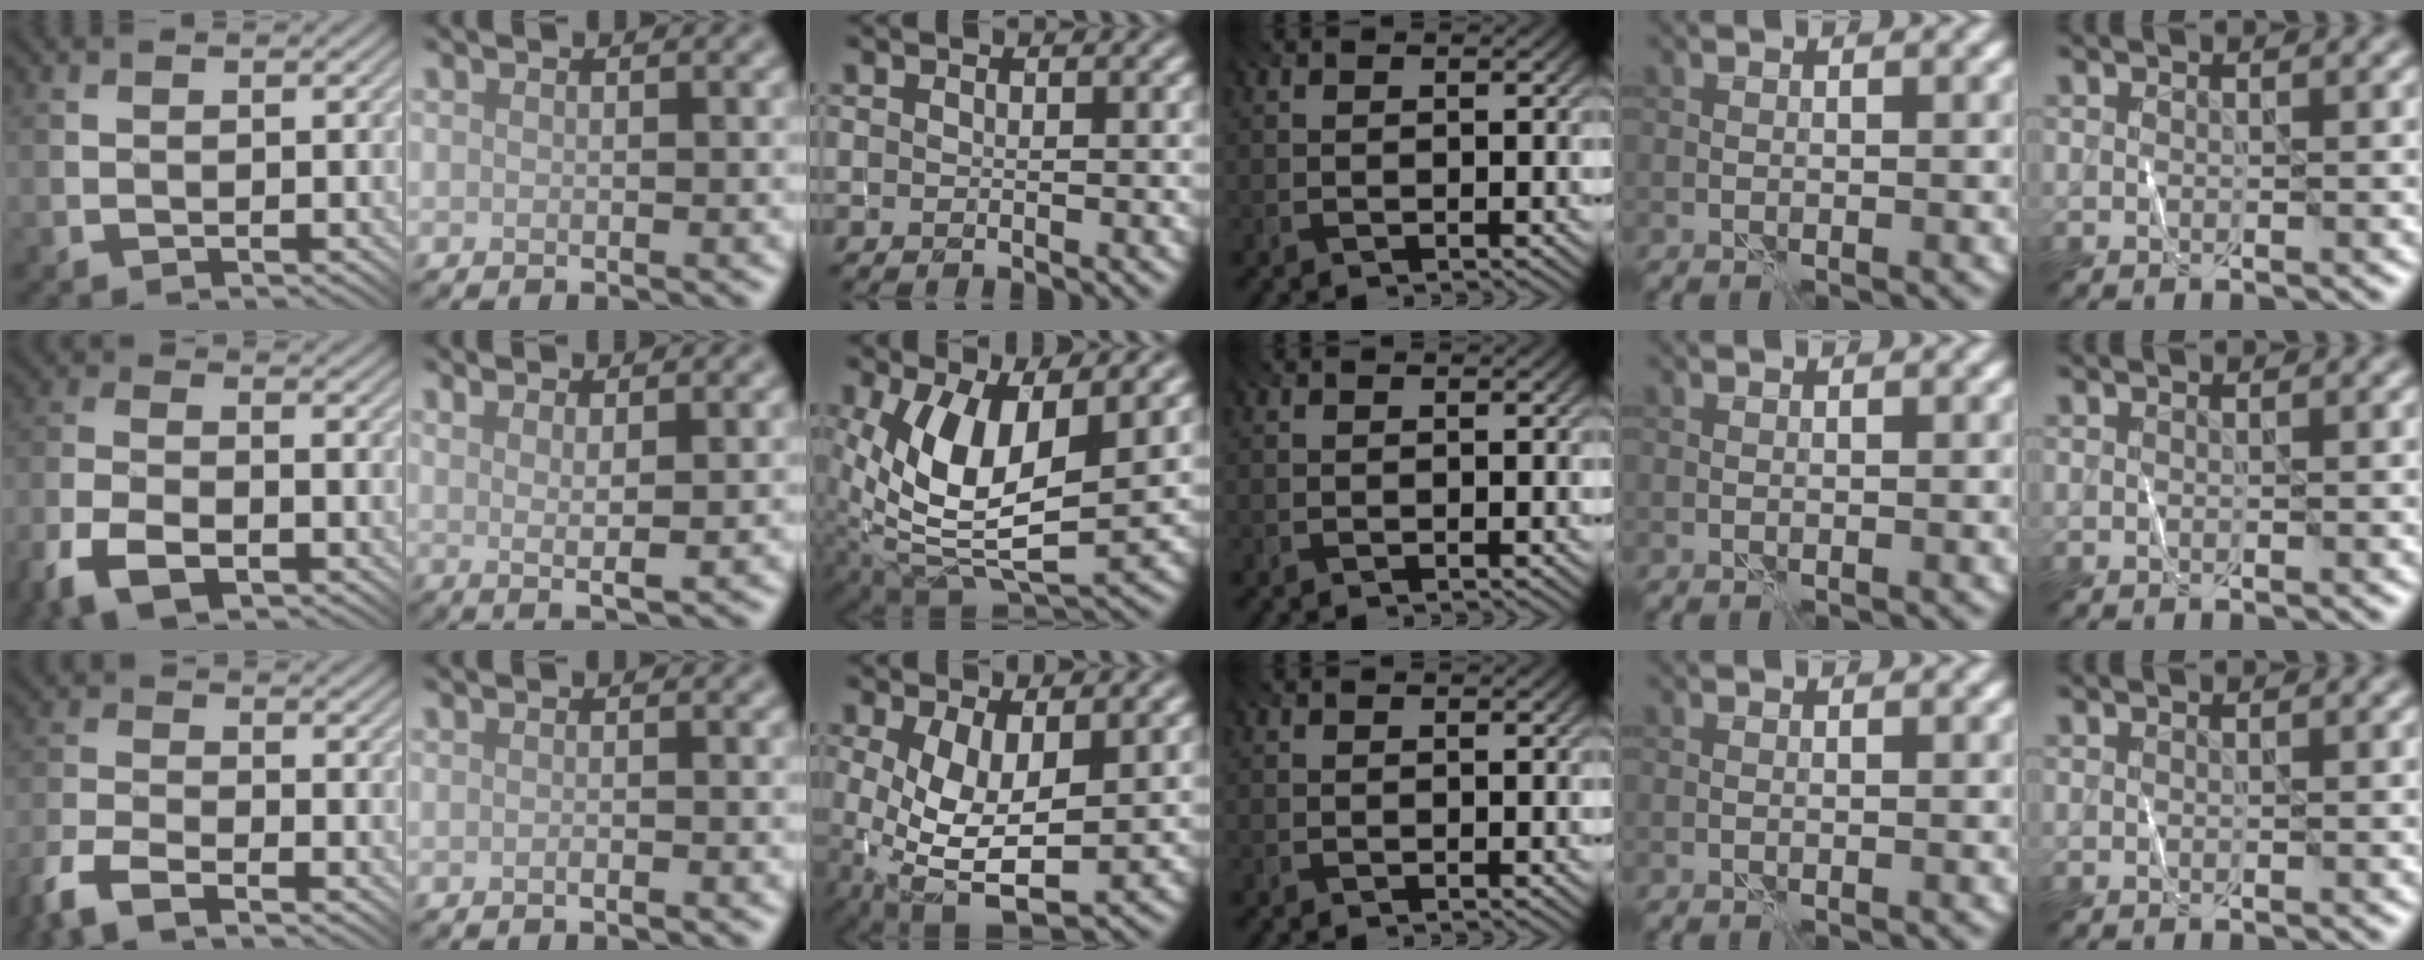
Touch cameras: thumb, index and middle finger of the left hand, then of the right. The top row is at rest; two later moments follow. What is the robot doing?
{"motion": "fold", "object": "shorts"}